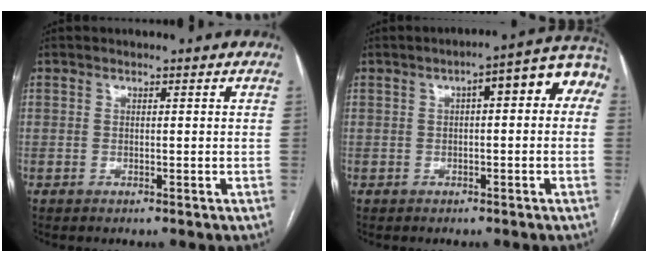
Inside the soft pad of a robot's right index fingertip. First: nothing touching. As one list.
[{"total": 9.7, "force": [2.2, 2.8, 9.0], "torque": [-0.114, 0.044, 0.021]}]